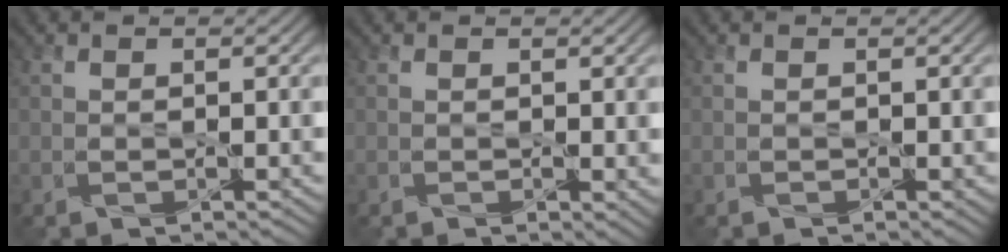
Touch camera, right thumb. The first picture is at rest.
{"total": 1.1, "force": [0.5, 0.7, 0.7], "torque": [-0.009, 0.000, 0.007]}
{"total": 0.0}